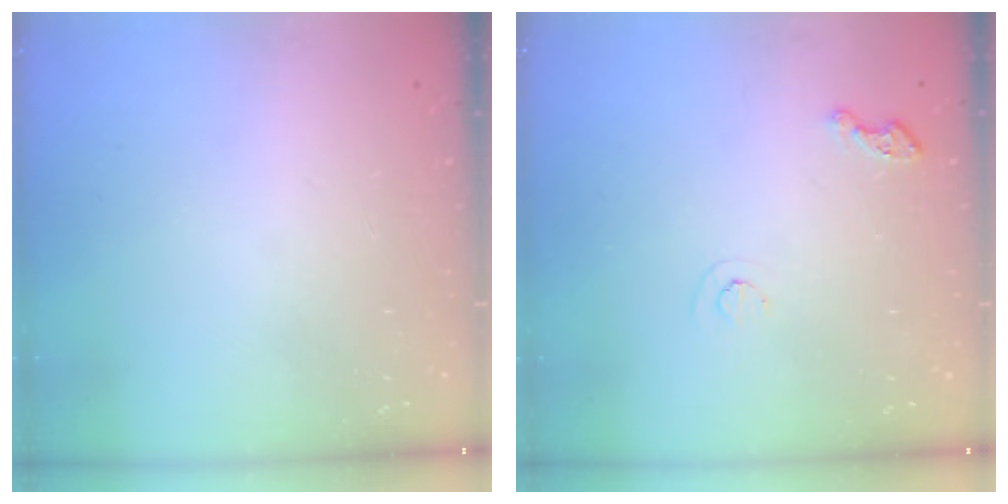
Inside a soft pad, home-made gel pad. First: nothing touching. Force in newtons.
{"total": 4.8, "press": 4.7, "slide": 0.7}